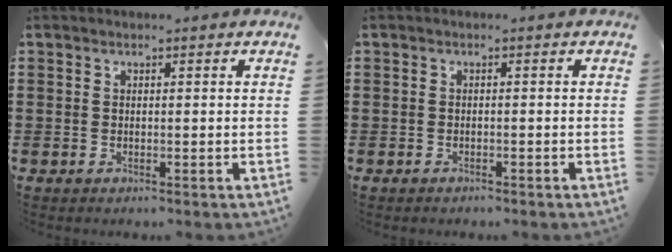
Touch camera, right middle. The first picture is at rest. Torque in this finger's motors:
{"motor_torque": [-0.38, 0.32, 0.00, -0.02]}